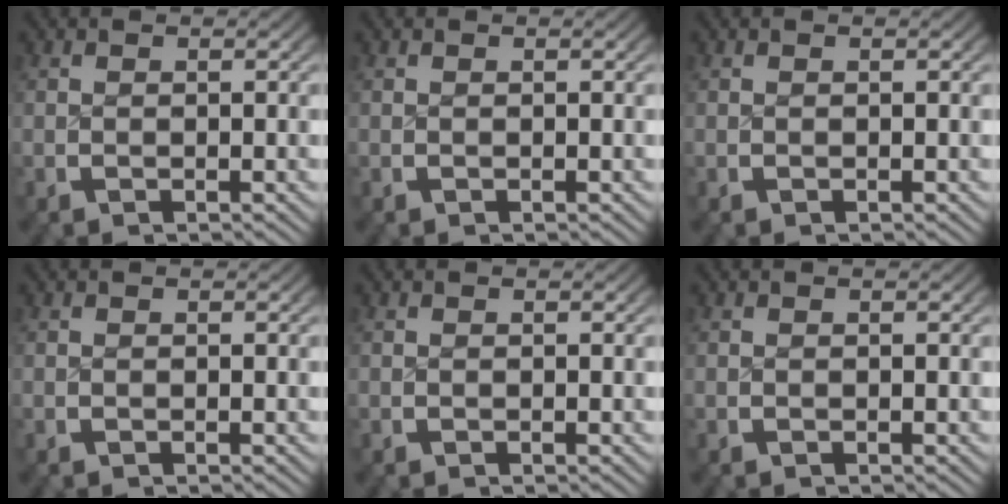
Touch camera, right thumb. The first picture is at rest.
{"total": 0.0}
{"total": 0.0}
{"total": 0.0}
{"total": 0.0}
{"total": 0.0}